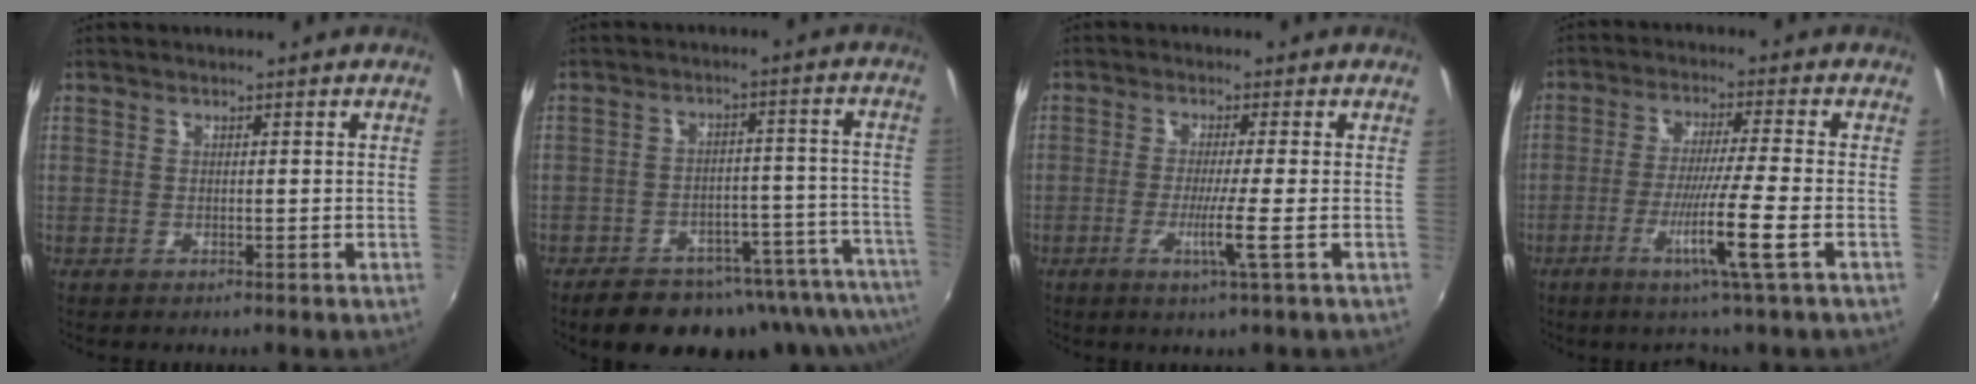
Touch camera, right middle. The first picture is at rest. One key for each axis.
{"total": 20.4, "fx": -17.8, "fy": 6.0, "fz": 7.9, "tx": -0.112, "ty": -0.001, "tz": -0.222}
{"total": 4.7, "fx": -1.6, "fy": -1.4, "fz": 4.2, "tx": -0.084, "ty": -0.016, "tz": -0.034}
{"total": 9.0, "fx": -4.1, "fy": -1.5, "fz": 7.9, "tx": -0.155, "ty": -0.016, "tz": -0.077}